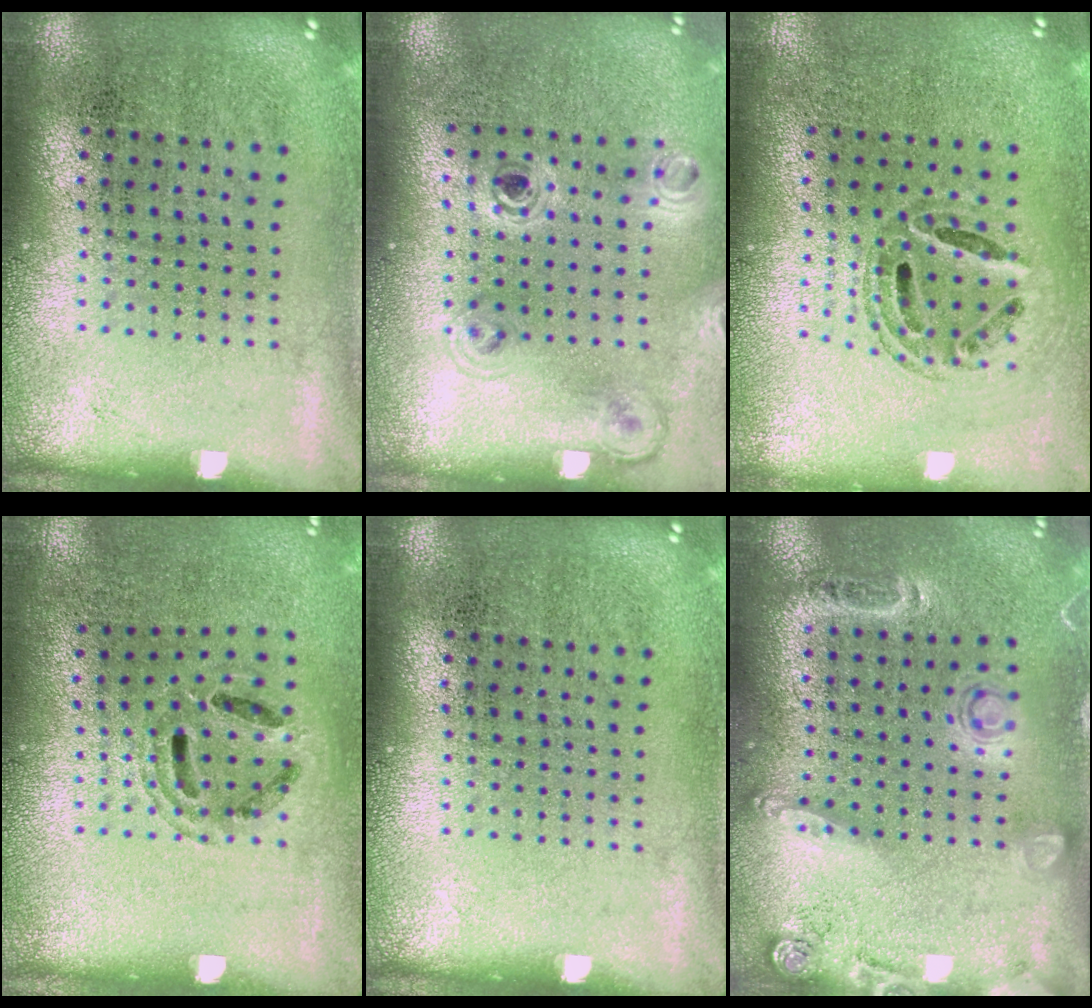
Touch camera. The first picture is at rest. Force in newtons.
{"total": 1.1, "press": 1.1, "slide": 0.3}
{"total": 0.7, "press": 0.7, "slide": 0.2}
{"total": 0.9, "press": 0.9, "slide": 0.1}
{"total": 0.0}
{"total": 1.5, "press": 1.3, "slide": 0.8}